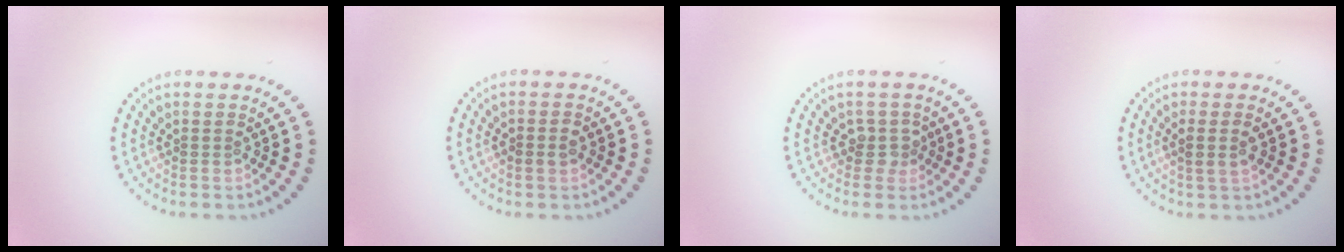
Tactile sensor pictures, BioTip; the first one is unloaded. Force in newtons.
{"total": 1.5, "press": 1.5, "slide": 0.2}
{"total": 1.8, "press": 1.3, "slide": 1.2}
{"total": 1.8, "press": 1.5, "slide": 0.9}